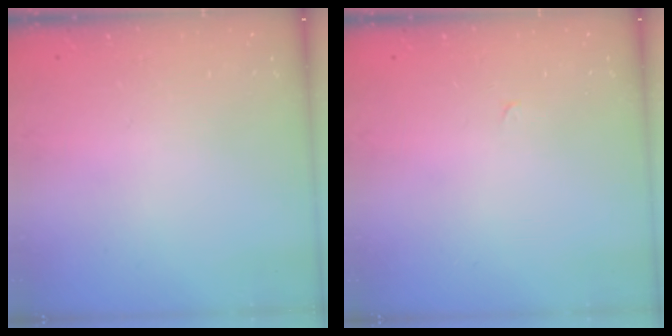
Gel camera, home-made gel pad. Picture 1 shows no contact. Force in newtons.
{"total": 0.0}